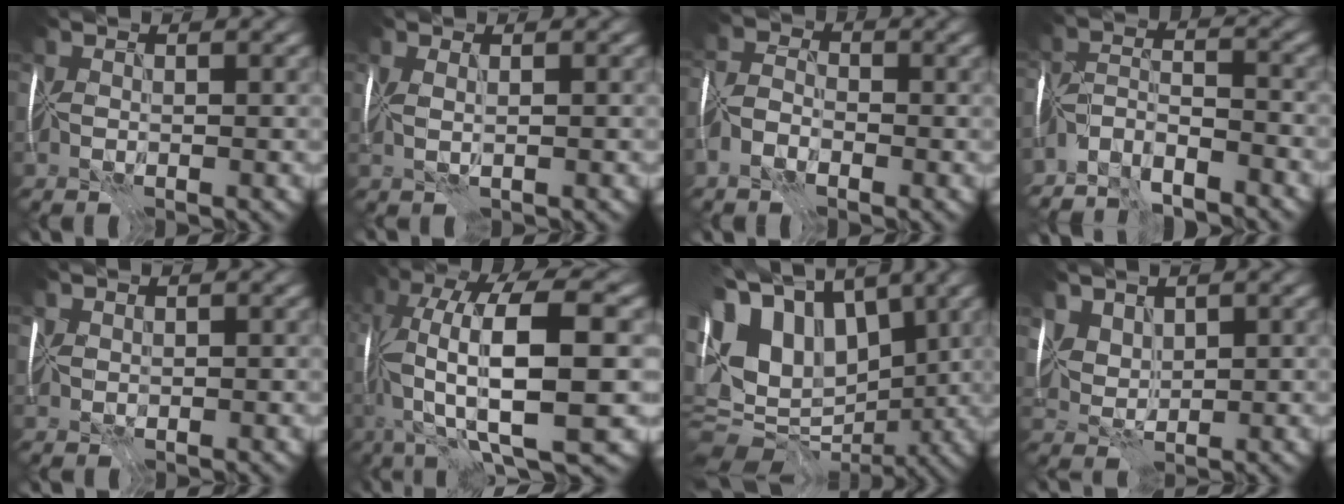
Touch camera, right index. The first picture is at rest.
{"total": 0.8, "force": [0.3, -0.6, 0.4], "torque": [-0.008, 0.002, 0.012]}
{"total": 2.6, "force": [-1.9, 1.1, 1.3], "torque": [-0.029, 0.008, -0.045]}
{"total": 5.2, "force": [-5.0, 0.7, 1.0], "torque": [-0.015, -0.001, -0.097]}
{"total": 1.7, "force": [1.4, 0.9, 0.4], "torque": [-0.011, 0.013, 0.021]}
{"total": 13.7, "force": [0.0, 4.6, 12.9], "torque": [-0.246, 0.015, 0.005]}
{"total": 13.3, "force": [3.8, 8.9, 9.2], "torque": [-0.194, 0.018, 0.076]}
{"total": 3.1, "force": [2.4, 1.7, 1.2], "torque": [-0.041, 0.001, 0.067]}